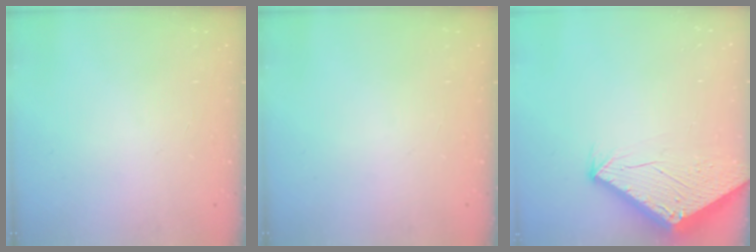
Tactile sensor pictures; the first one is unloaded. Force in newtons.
{"total": 0.0}
{"total": 2.9, "press": 2.9, "slide": 0.1}